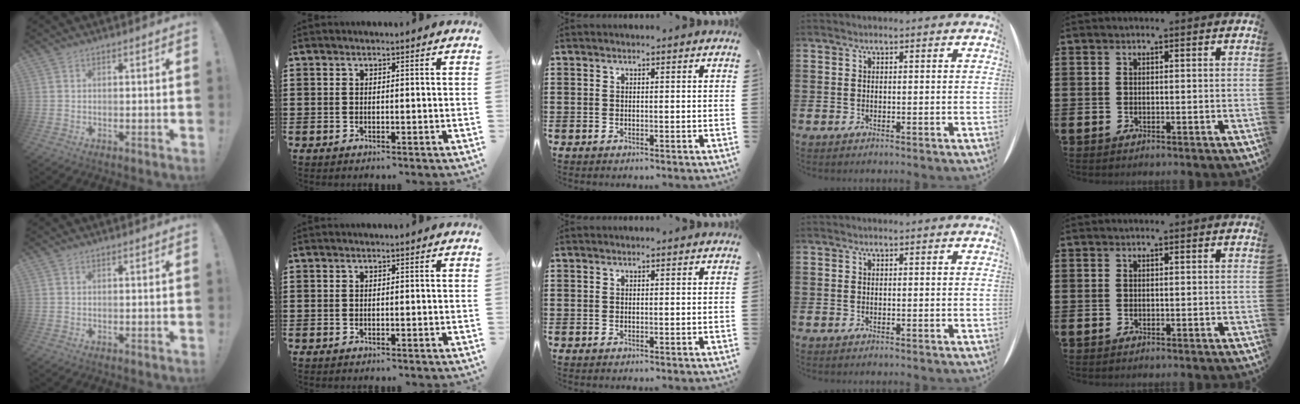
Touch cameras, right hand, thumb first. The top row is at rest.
{}